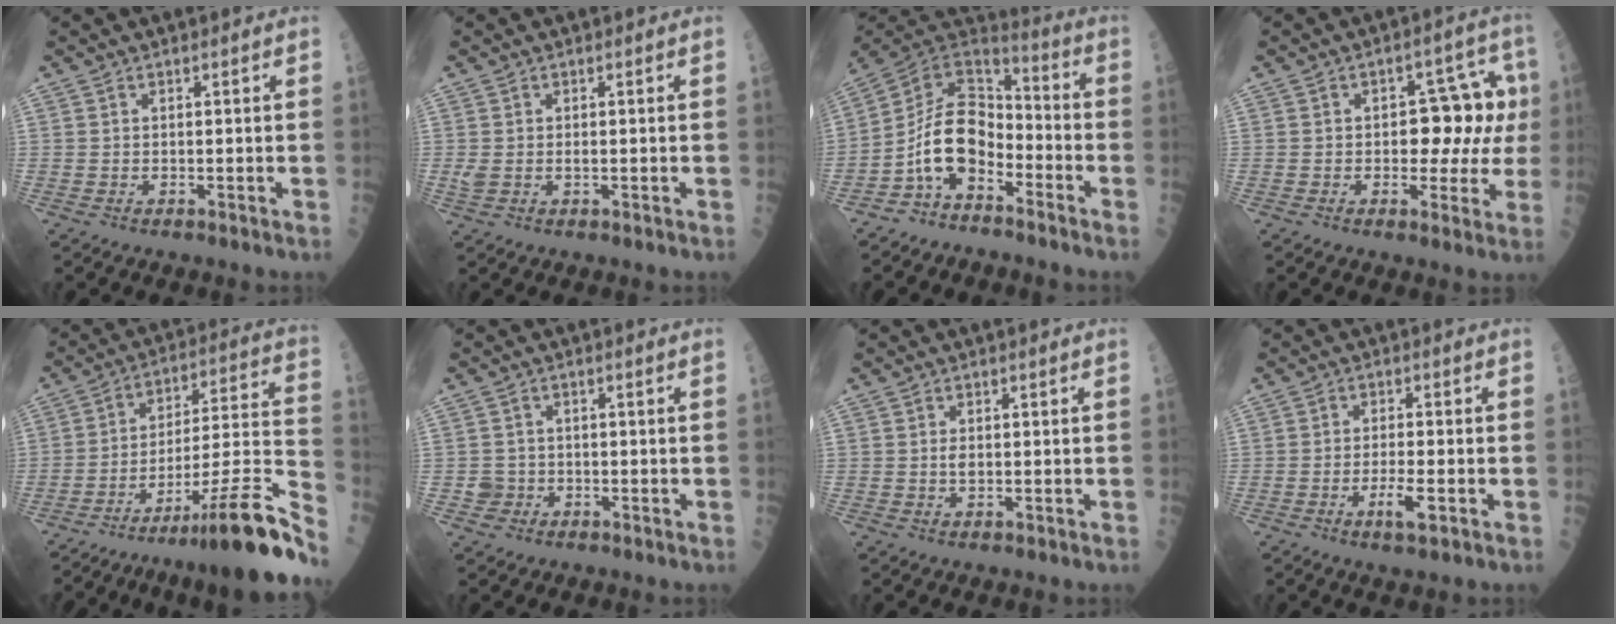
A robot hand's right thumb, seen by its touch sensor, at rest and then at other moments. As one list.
[{"total": 2.2, "force": [-0.1, 1.3, 1.8], "torque": [-0.048, 0.005, 0.001]}, {"total": 13.3, "force": [-5.3, 8.2, 9.1], "torque": [-0.144, 0.078, -0.106]}, {"total": 10.7, "force": [0.5, 6.4, 8.6], "torque": [-0.053, 0.031, 0.004]}, {"total": 25.1, "force": [-16.9, 1.8, 18.5], "torque": [-0.216, 0.091, -0.267]}, {"total": 2.3, "force": [-0.7, 2.2, 0.2], "torque": [0.015, 0.010, -0.014]}, {"total": 1.3, "force": [0.0, 0.7, 1.1], "torque": [-0.019, 0.000, 0.001]}, {"total": 4.1, "force": [-1.6, 0.6, 3.7], "torque": [-0.075, 0.000, -0.029]}]